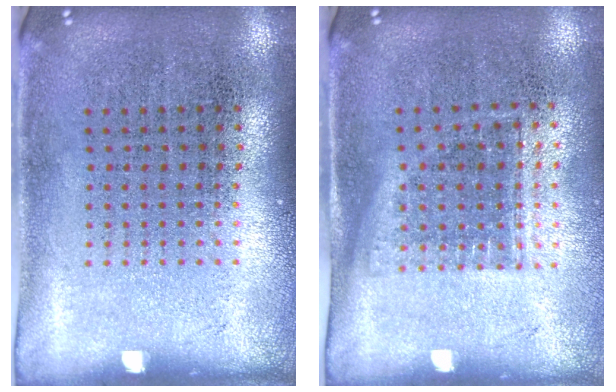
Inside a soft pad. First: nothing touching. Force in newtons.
{"total": 1.2, "press": 0.9, "slide": 0.7}